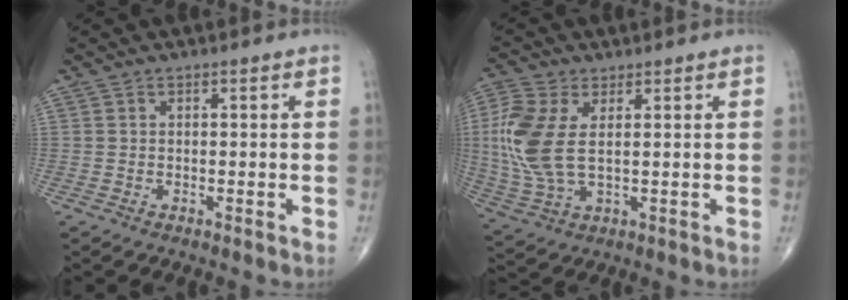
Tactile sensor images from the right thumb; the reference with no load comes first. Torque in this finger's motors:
{"motor_torque": [-0.57, 1.15, 1.21, 0.41, 0.17]}